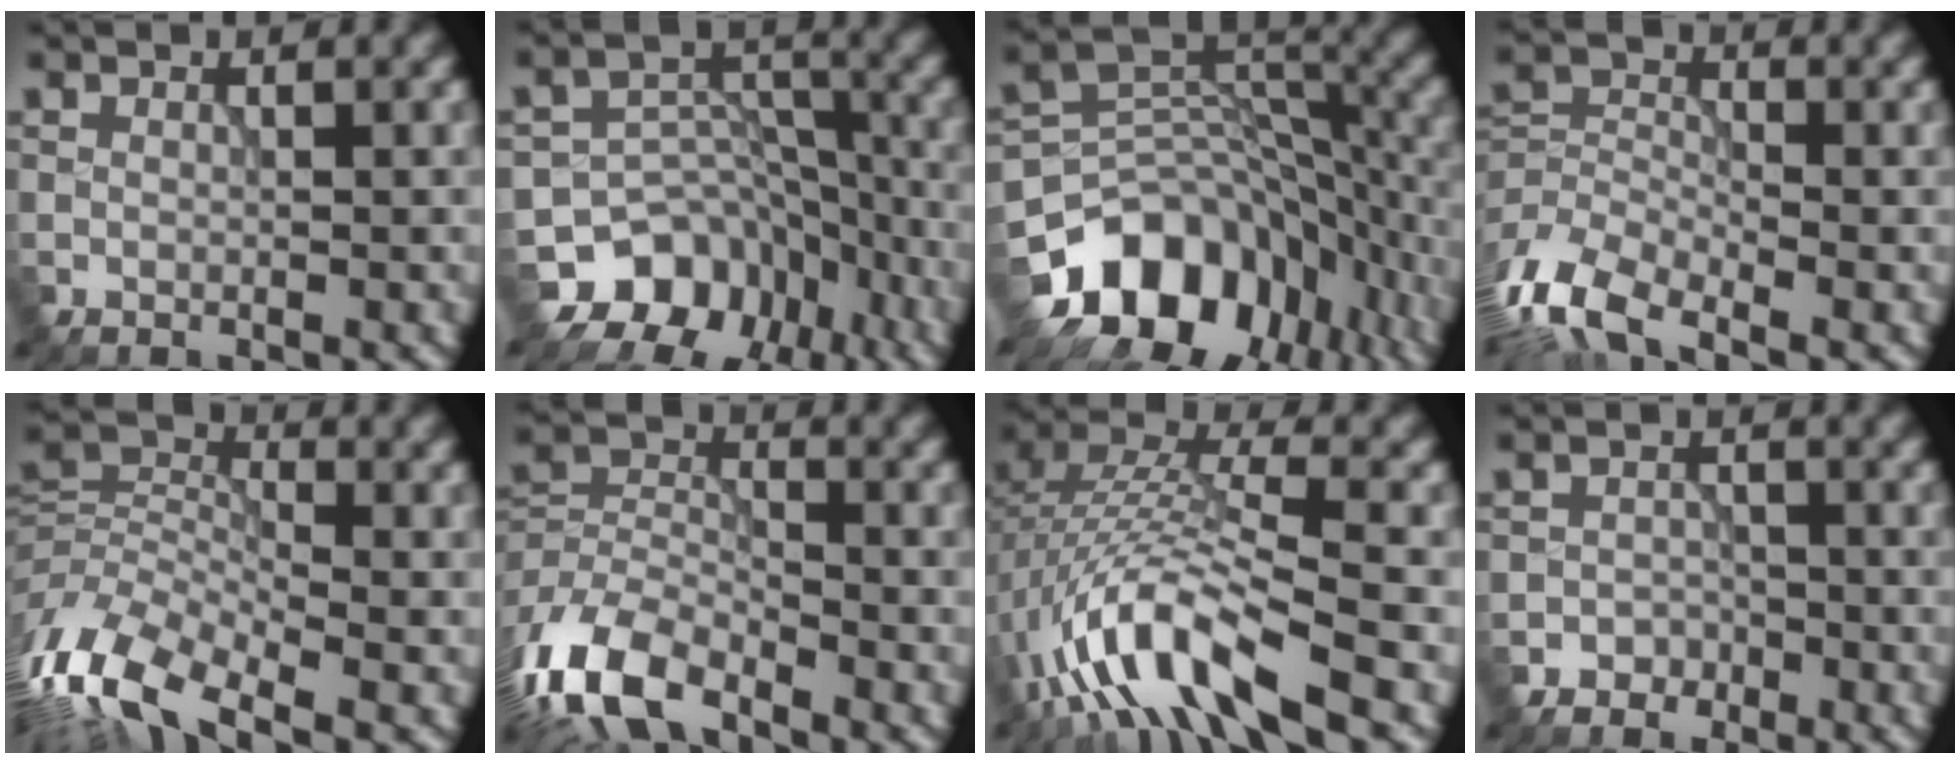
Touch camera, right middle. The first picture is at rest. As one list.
[{"total": 10.2, "force": [-6.9, 7.1, 2.2], "torque": [-0.029, 0.008, -0.106]}, {"total": 12.7, "force": [-6.8, 8.4, 6.6], "torque": [-0.112, 0.004, -0.121]}, {"total": 7.2, "force": [-4.4, 3.5, 4.5], "torque": [-0.094, -0.006, -0.098]}, {"total": 10.8, "force": [-5.5, 4.8, 8.0], "torque": [-0.165, -0.002, -0.123]}, {"total": 8.6, "force": [-5.4, 4.2, 5.2], "torque": [-0.109, -0.006, -0.119]}, {"total": 10.3, "force": [-5.0, 3.3, 8.3], "torque": [-0.163, 0.013, -0.101]}, {"total": 1.9, "force": [-1.5, 1.3, -0.3], "torque": [0.016, 0.009, -0.026]}]